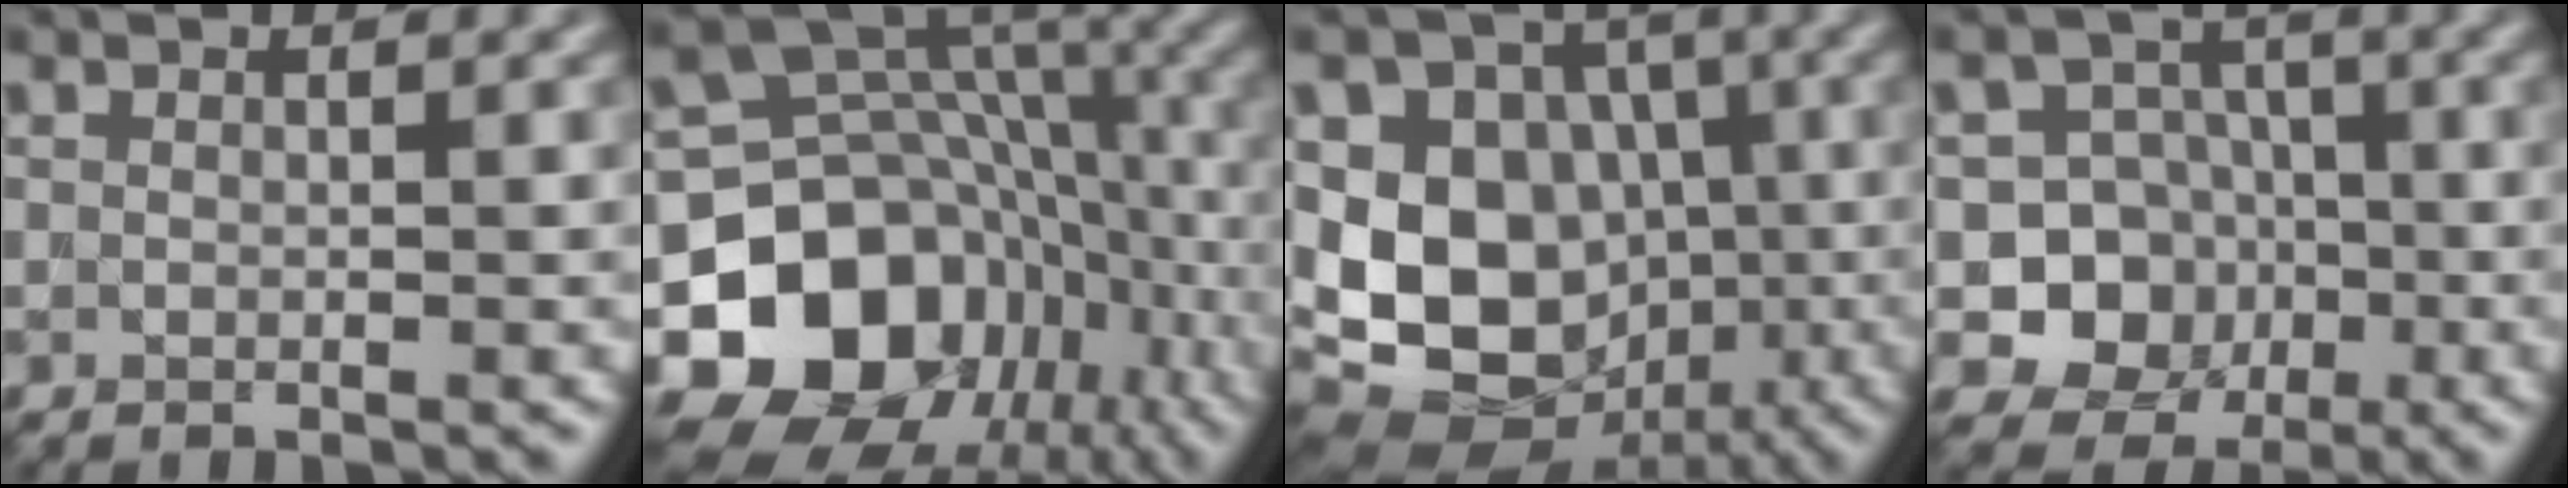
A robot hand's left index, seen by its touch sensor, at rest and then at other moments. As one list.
[{"total": 15.7, "force": [-5.7, 11.9, 8.4], "torque": [-0.154, -0.015, -0.100]}, {"total": 12.2, "force": [-1.3, 9.9, 7.1], "torque": [-0.118, -0.006, -0.032]}, {"total": 7.8, "force": [-1.7, 7.3, 2.2], "torque": [-0.025, 0.009, -0.057]}]